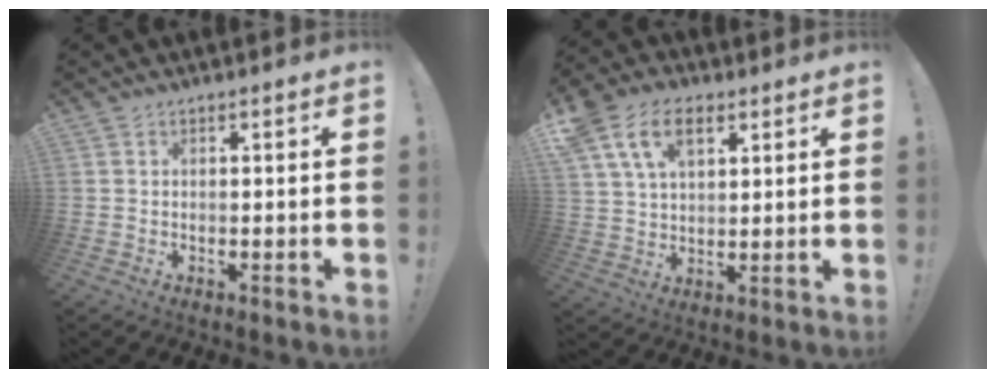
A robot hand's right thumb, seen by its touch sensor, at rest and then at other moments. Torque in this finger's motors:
{"motor_torque": [0.62, 0.66, 0.45, 0.20, 0.19]}